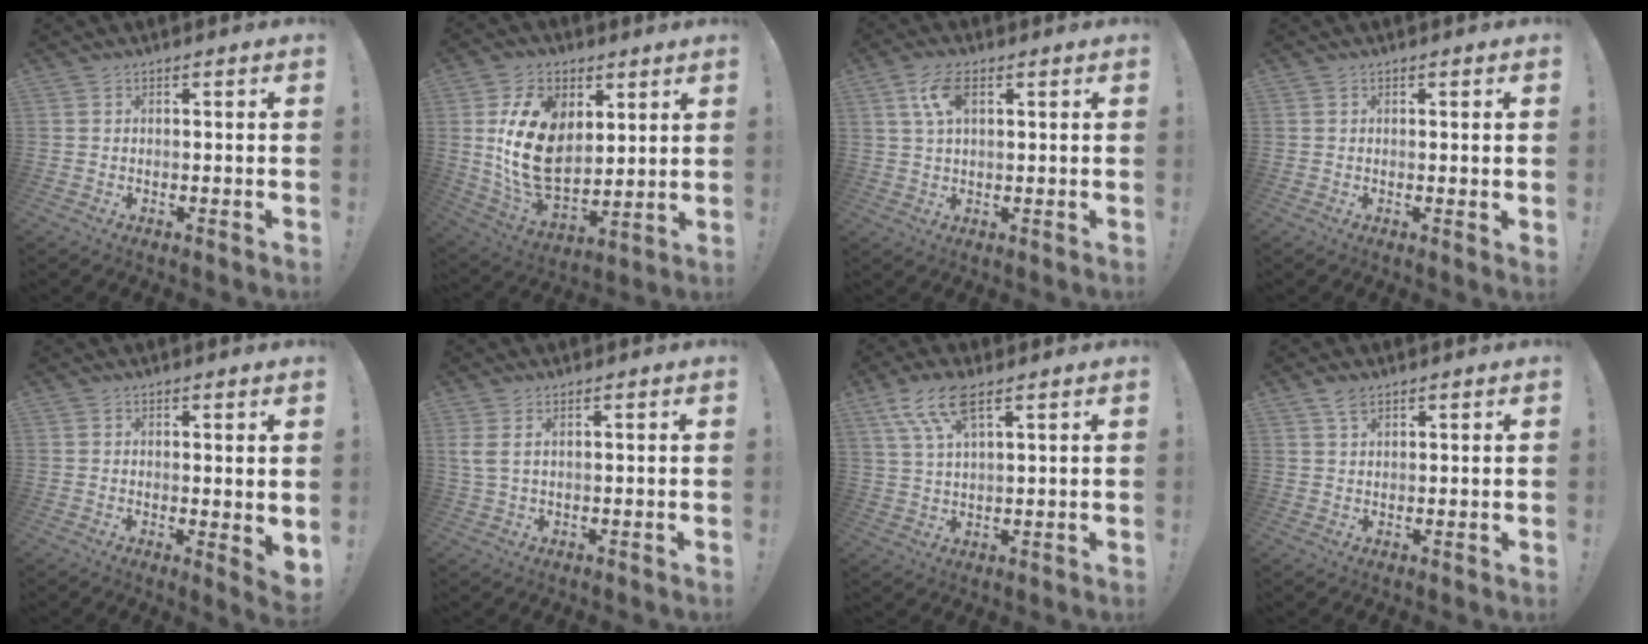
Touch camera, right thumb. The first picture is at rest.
{"total": 19.7, "force": [4.2, 14.2, 13.1], "torque": [-0.253, -0.026, 0.083]}
{"total": 7.5, "force": [2.8, 3.7, 6.0], "torque": [-0.112, 0.001, 0.049]}
{"total": 1.1, "force": [0.4, -0.4, 1.0], "torque": [-0.014, -0.003, 0.004]}
{"total": 3.2, "force": [1.6, 0.7, 2.7], "torque": [-0.022, -0.017, 0.028]}
{"total": 2.9, "force": [1.3, 0.6, 2.5], "torque": [-0.054, -0.002, 0.025]}
{"total": 9.8, "force": [5.7, 3.3, 7.3], "torque": [-0.146, -0.012, 0.109]}
{"total": 2.9, "force": [2.1, 1.1, 1.7], "torque": [-0.033, -0.007, 0.038]}